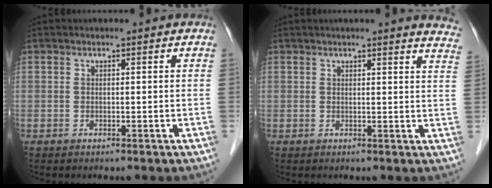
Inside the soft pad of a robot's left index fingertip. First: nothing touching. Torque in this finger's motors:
{"motor_torque": [-0.66, -1.48, 0.17, 0.04]}